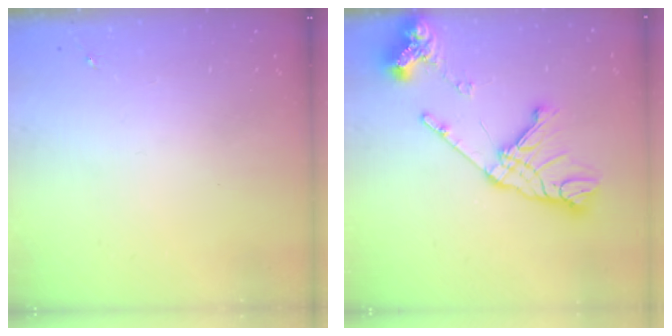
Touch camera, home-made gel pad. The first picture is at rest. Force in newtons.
{"total": 19.2, "press": 19.1, "slide": 2.3}